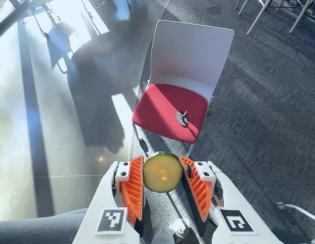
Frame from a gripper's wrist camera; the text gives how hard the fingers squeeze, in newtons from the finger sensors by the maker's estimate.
{"total": 6.2, "left": 6.3, "right": 6.0}